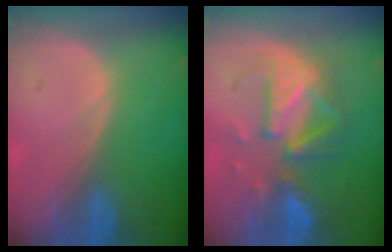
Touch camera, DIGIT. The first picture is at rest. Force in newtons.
{"total": 9.7, "press": 8.8, "slide": 4.0}